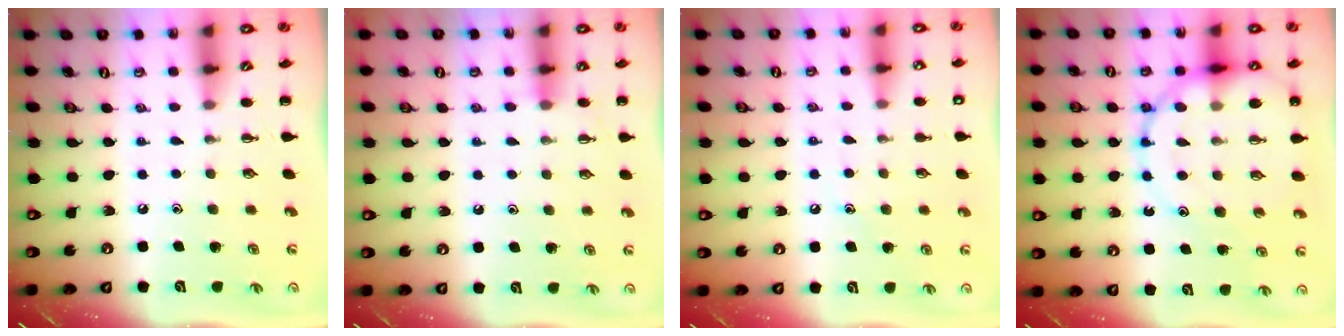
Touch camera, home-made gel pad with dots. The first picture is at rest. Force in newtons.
{"total": 5.5, "press": 5.3, "slide": 1.5}
{"total": 7.2, "press": 7.0, "slide": 1.7}
{"total": 19.3, "press": 18.8, "slide": 4.3}